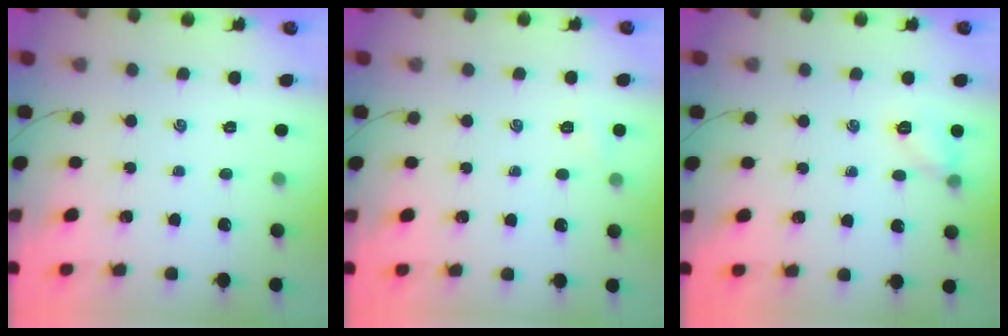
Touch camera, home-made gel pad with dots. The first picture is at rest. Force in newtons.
{"total": 3.4, "press": 3.2, "slide": 0.9}
{"total": 6.9, "press": 6.8, "slide": 0.8}